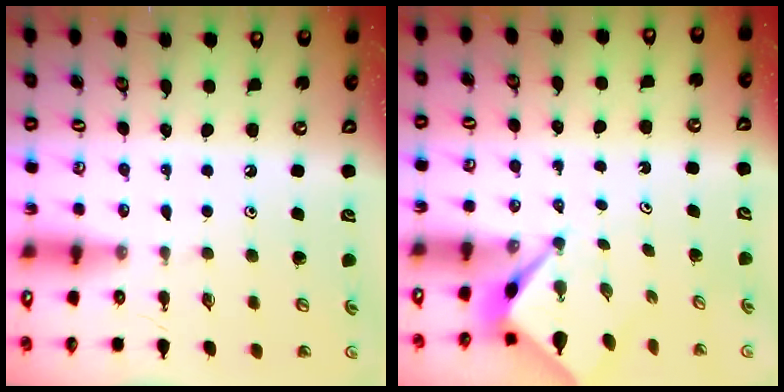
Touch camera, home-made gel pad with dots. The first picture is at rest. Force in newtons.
{"total": 2.6, "press": 2.6, "slide": 0.1}